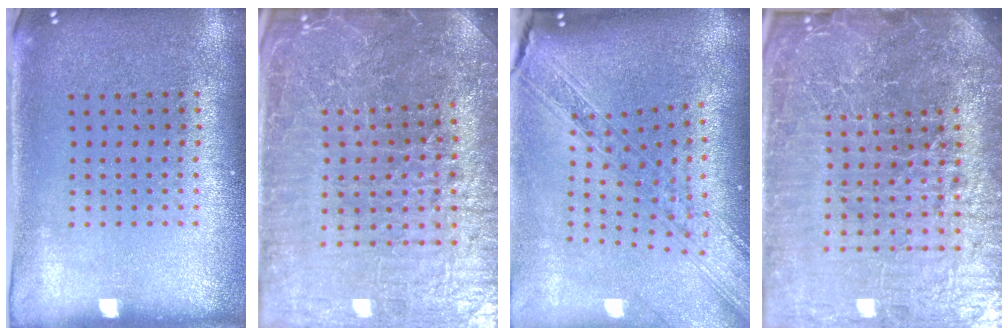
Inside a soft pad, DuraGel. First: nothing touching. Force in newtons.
{"total": 5.1, "press": 4.9, "slide": 1.6}
{"total": 2.4, "press": 2.0, "slide": 1.3}
{"total": 7.6, "press": 6.6, "slide": 3.8}